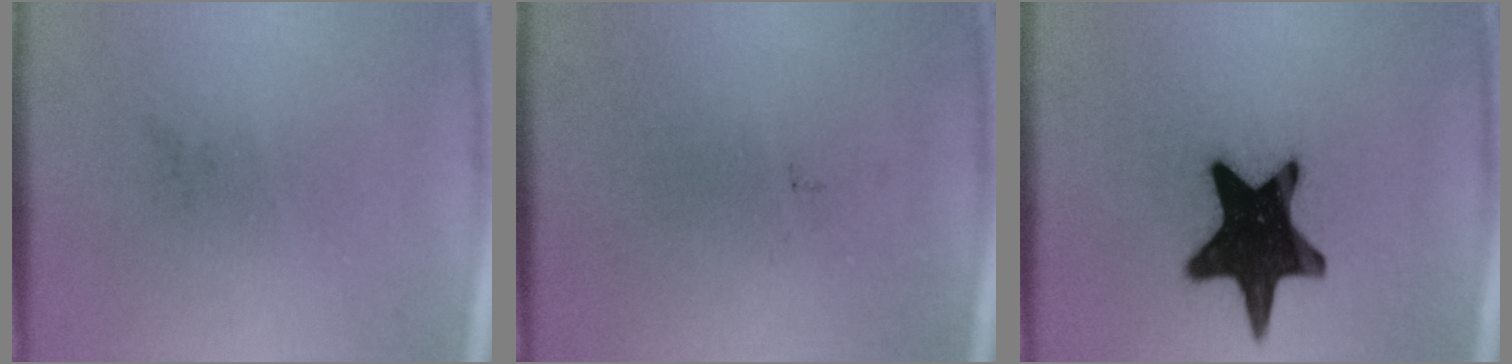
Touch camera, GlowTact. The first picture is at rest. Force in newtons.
{"total": 0.0}
{"total": 19.5}